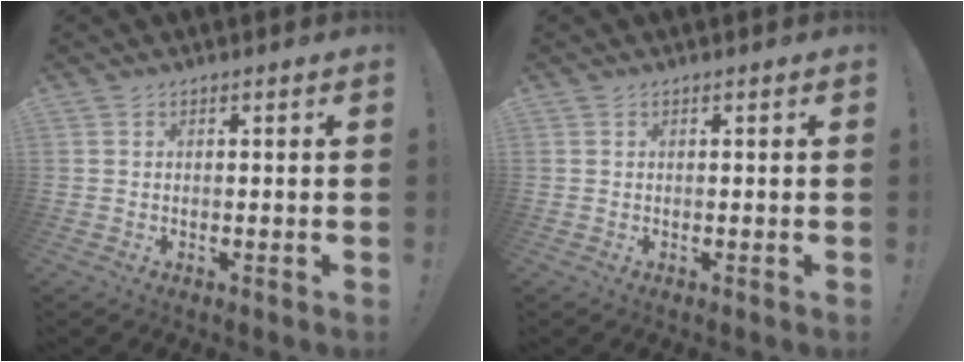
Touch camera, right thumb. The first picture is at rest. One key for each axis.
{"total": 0.0}